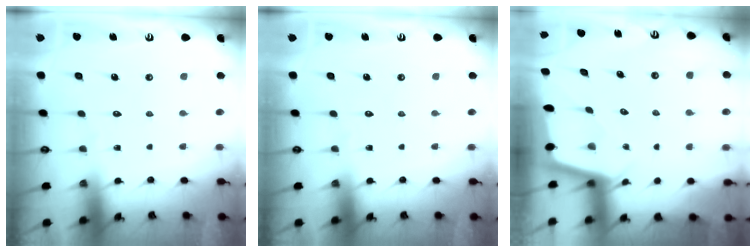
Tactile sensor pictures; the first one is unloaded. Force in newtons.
{"total": 0.0}
{"total": 2.0, "press": 2.0, "slide": 0.2}